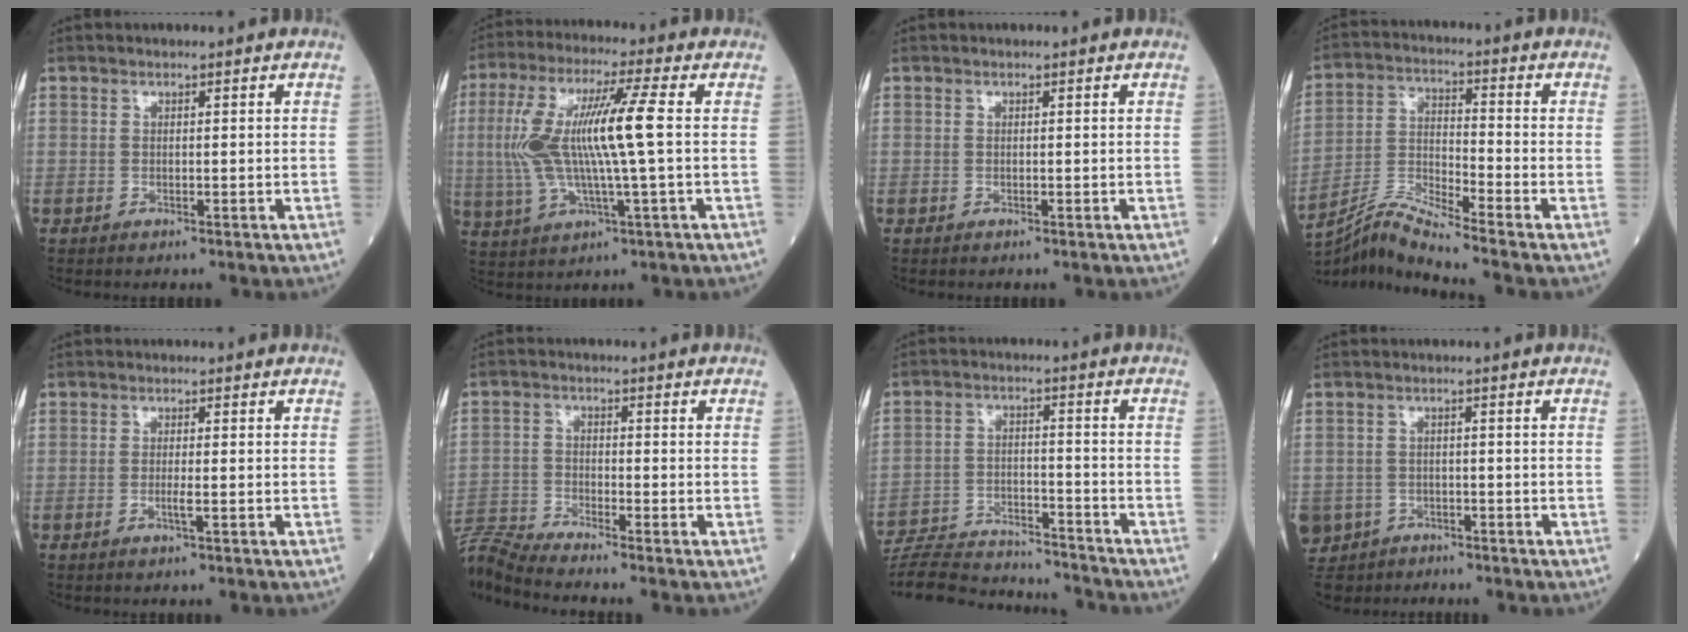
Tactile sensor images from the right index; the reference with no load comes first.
{"total": 13.4, "force": [0.8, 0.9, 13.3], "torque": [-0.283, 0.015, 0.013]}
{"total": 0.0}
{"total": 8.6, "force": [-7.8, -2.0, 3.1], "torque": [-0.073, -0.006, -0.149]}
{"total": 1.6, "force": [-0.5, -0.1, 1.5], "torque": [-0.031, -0.003, -0.011]}
{"total": 7.5, "force": [-7.1, -2.1, 1.1], "torque": [-0.029, -0.006, -0.141]}
{"total": 18.1, "force": [-17.4, 2.2, 4.6], "torque": [-0.105, -0.006, -0.264]}
{"total": 8.5, "force": [-4.9, 6.8, 1.2], "torque": [-0.050, -0.004, -0.077]}